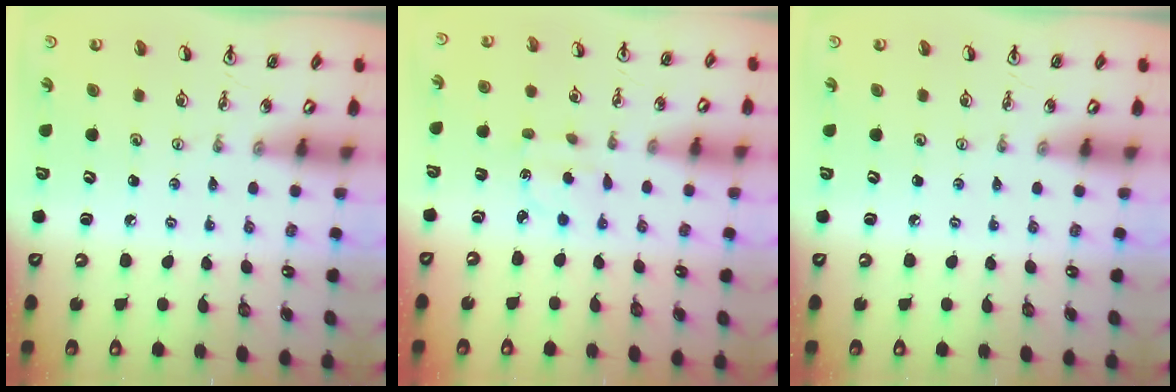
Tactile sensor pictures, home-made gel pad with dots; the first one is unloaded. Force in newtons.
{"total": 2.5, "press": 2.4, "slide": 0.6}
{"total": 0.0}